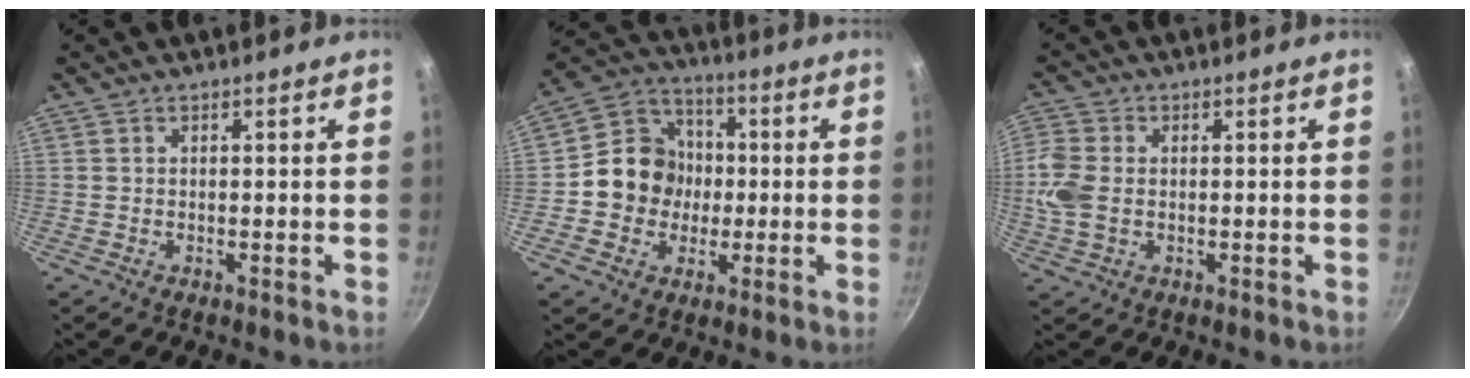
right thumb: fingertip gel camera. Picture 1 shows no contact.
{"total": 12.0, "force": [-0.9, 10.9, 5.0], "torque": [-0.047, 0.026, -0.034]}
{"total": 7.0, "force": [-0.1, 4.9, 4.9], "torque": [-0.110, 0.005, -0.008]}